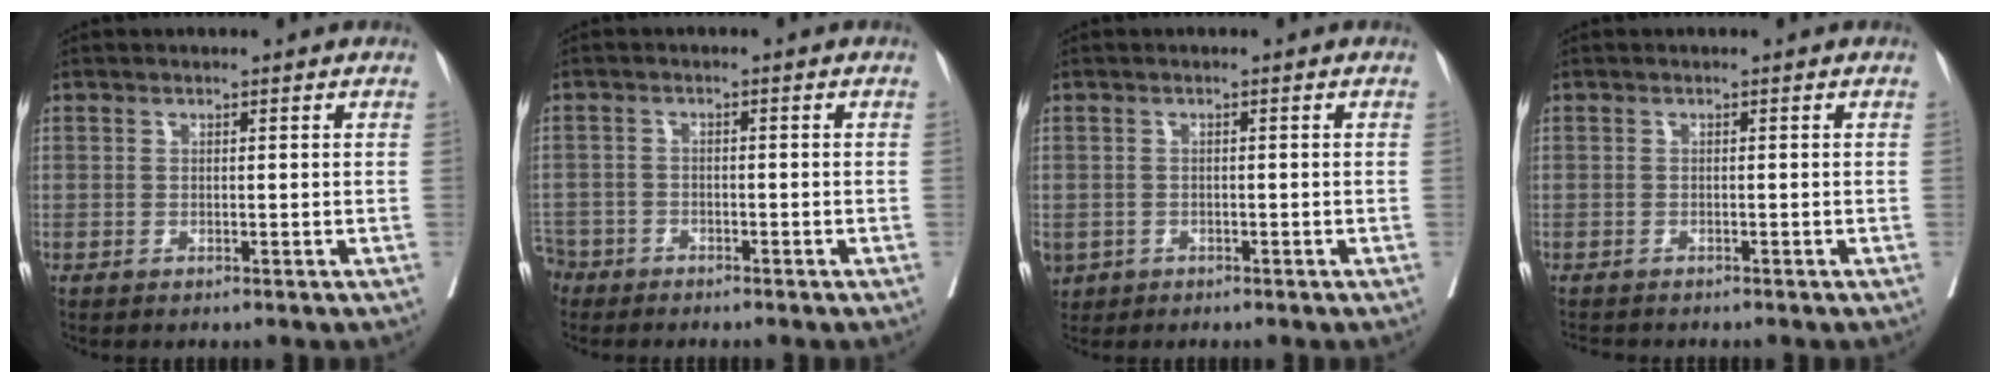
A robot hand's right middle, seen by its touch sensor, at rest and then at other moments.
{"total": 4.2, "force": [-3.5, 2.3, -0.2], "torque": [0.005, 0.002, -0.071]}
{"total": 3.5, "force": [-1.8, 2.8, 1.0], "torque": [-0.029, -0.002, -0.027]}
{"total": 3.0, "force": [-2.7, 0.8, 0.9], "torque": [-0.015, -0.007, -0.040]}